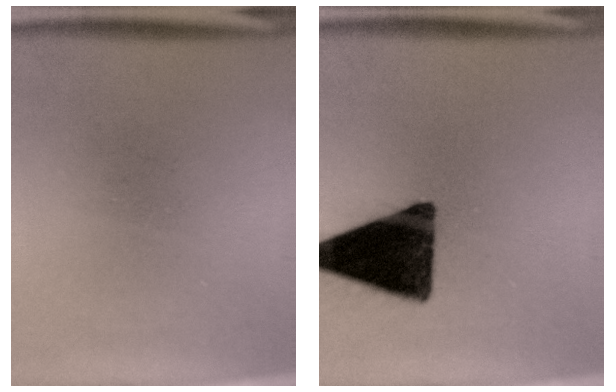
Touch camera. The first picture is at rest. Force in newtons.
{"total": 16.0}